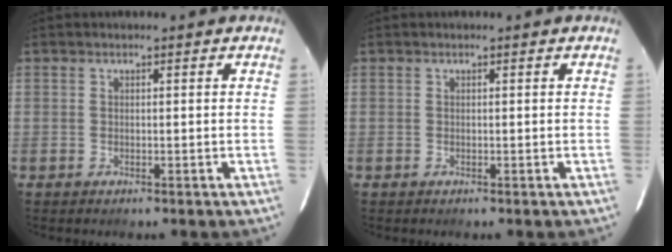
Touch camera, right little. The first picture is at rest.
{"total": 0.0}